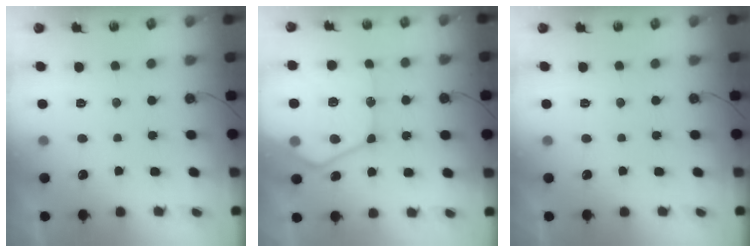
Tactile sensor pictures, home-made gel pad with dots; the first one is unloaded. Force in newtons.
{"total": 23.3, "press": 23.2, "slide": 2.7}
{"total": 0.0}